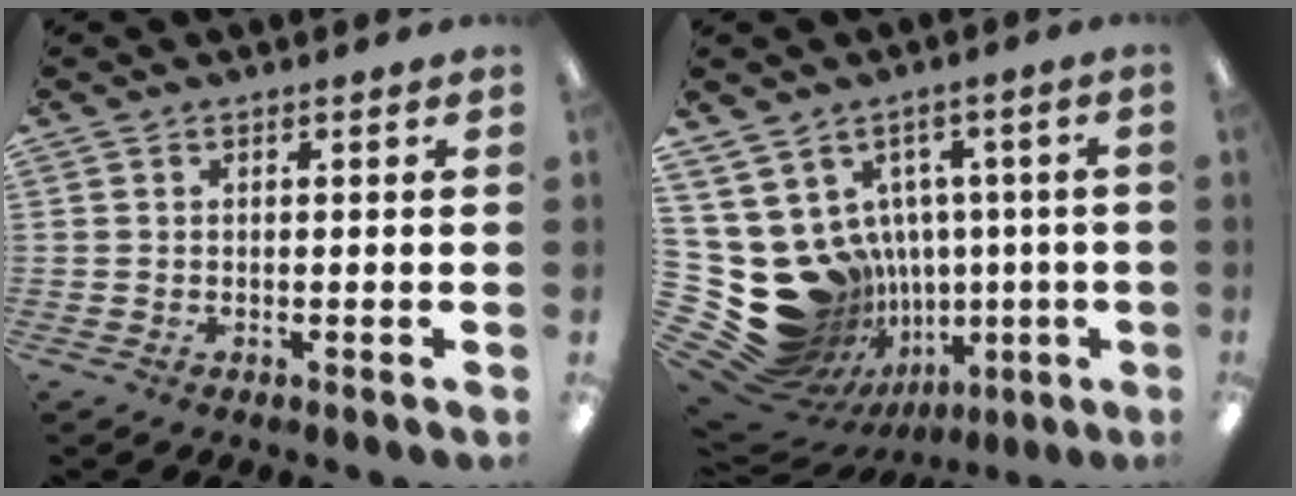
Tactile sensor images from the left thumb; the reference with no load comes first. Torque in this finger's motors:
{"motor_torque": [1.27, 1.31, 0.35, -0.87, 0.00]}